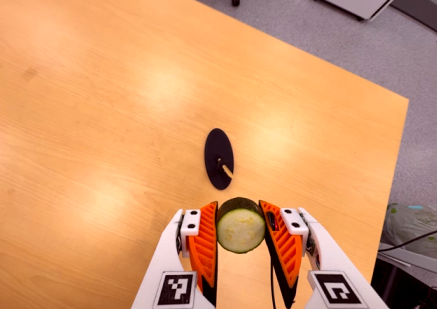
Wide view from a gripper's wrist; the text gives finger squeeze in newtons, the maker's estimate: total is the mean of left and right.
{"total": 10.6, "left": 9.8, "right": 11.5}